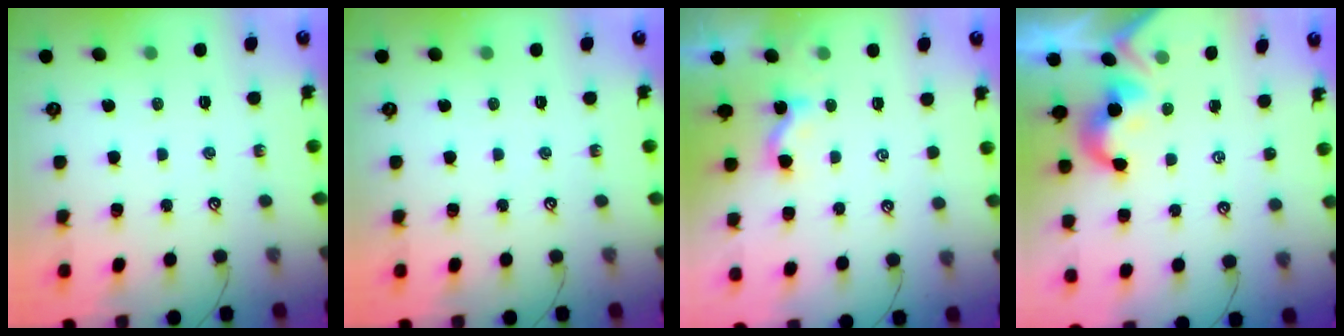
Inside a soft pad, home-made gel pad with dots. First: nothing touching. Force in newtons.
{"total": 0.0}
{"total": 1.6, "press": 1.6, "slide": 0.2}
{"total": 2.1, "press": 2.1, "slide": 0.4}